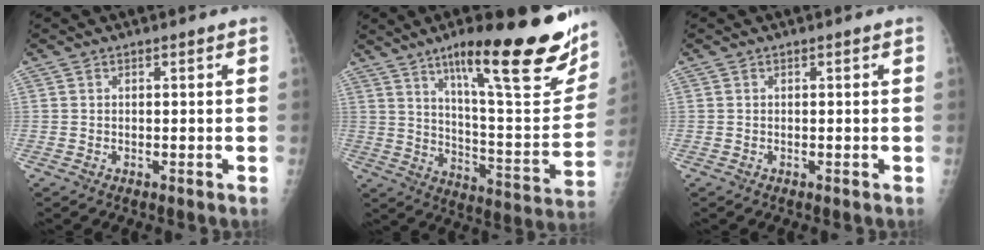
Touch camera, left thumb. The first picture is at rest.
{"total": 28.3, "force": [16.5, 6.0, 22.2], "torque": [-0.289, -0.059, 0.255]}
{"total": 0.0}